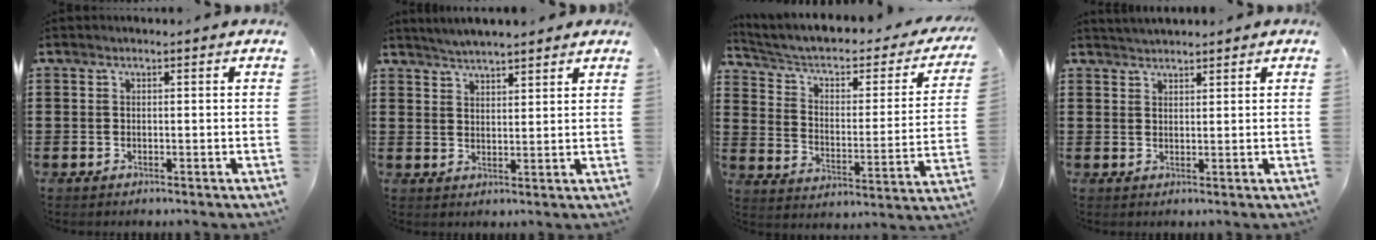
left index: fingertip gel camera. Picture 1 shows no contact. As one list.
[{"total": 3.2, "force": [3.1, -0.1, 0.4], "torque": [-0.018, -0.008, 0.056]}, {"total": 4.5, "force": [2.7, 2.0, 3.0], "torque": [-0.072, -0.021, 0.038]}, {"total": 1.8, "force": [1.8, 0.1, 0.1], "torque": [-0.005, 0.004, 0.036]}]